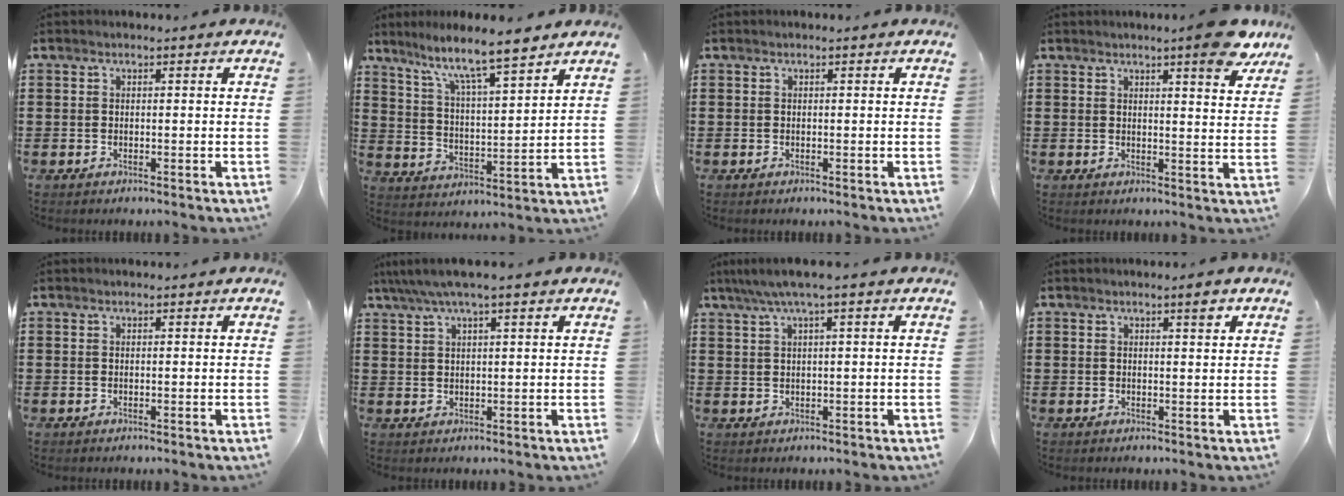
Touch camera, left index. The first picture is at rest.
{"total": 7.7, "force": [6.4, 0.4, 4.1], "torque": [-0.104, -0.037, 0.107]}
{"total": 0.0}
{"total": 7.7, "force": [6.0, 0.5, 4.8], "torque": [-0.069, -0.028, 0.098]}
{"total": 0.0}
{"total": 3.4, "force": [2.2, 0.1, 2.7], "torque": [-0.056, 0.002, 0.038]}
{"total": 2.6, "force": [1.0, -0.1, 2.4], "torque": [-0.046, -0.002, 0.016]}
{"total": 2.3, "force": [1.4, 0.2, 1.8], "torque": [-0.029, 0.000, 0.021]}